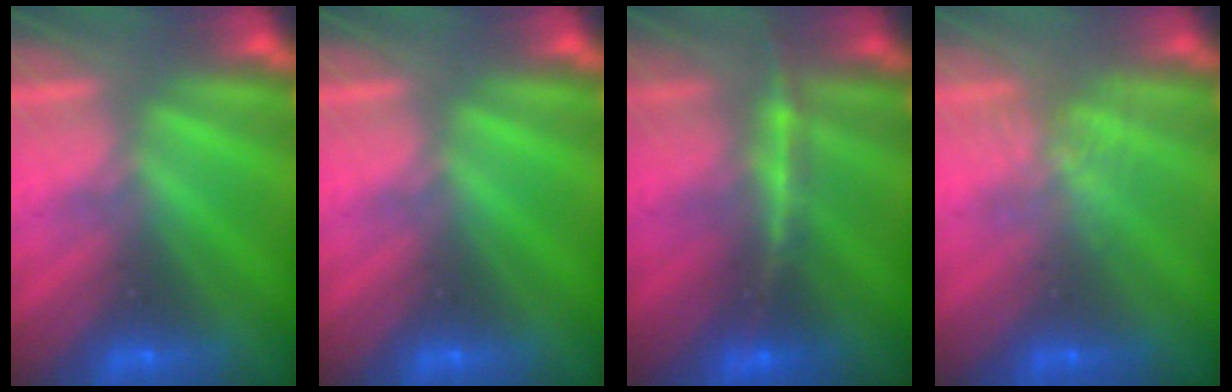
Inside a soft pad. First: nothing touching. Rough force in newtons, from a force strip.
{"total": 0.0}
{"total": 2.4}
{"total": 1.6}